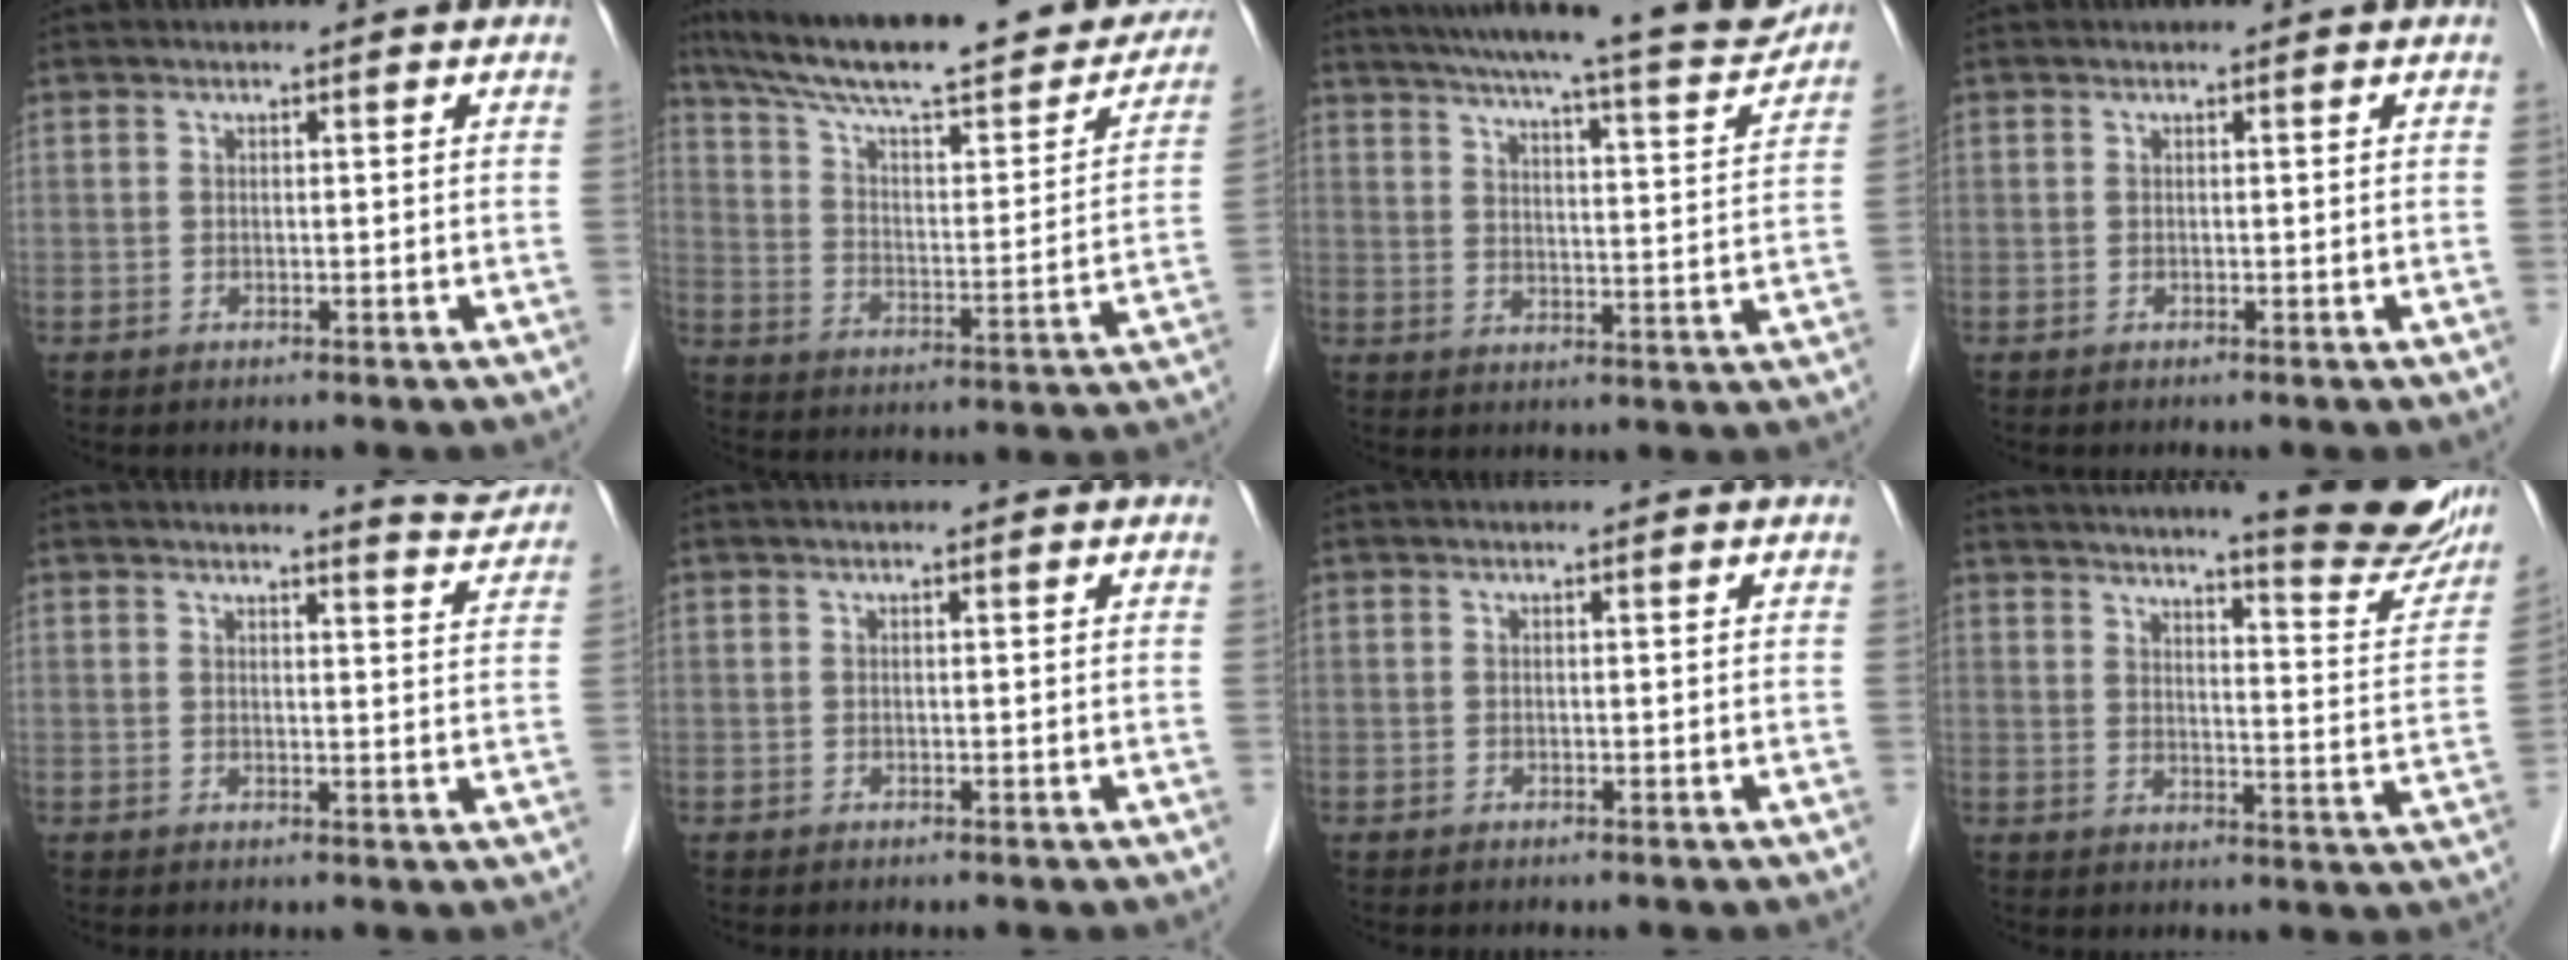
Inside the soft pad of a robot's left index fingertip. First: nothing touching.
{"total": 29.5, "force": [23.9, 5.5, 16.4], "torque": [-0.247, -0.015, 0.324]}
{"total": 19.3, "force": [17.3, 1.2, 8.4], "torque": [-0.126, -0.022, 0.228]}
{"total": 0.0}
{"total": 4.9, "force": [4.9, 0.0, 0.4], "torque": [-0.011, -0.027, 0.044]}
{"total": 0.0}
{"total": 0.0}
{"total": 19.9, "force": [17.1, 1.4, 10.1], "torque": [-0.128, -0.055, 0.211]}